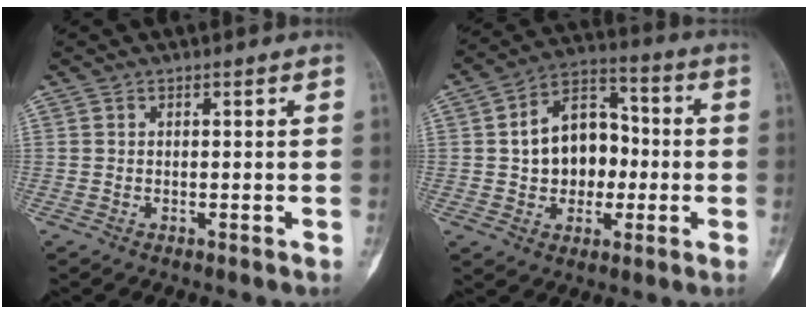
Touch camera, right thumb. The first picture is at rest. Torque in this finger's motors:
{"motor_torque": [0.20, 0.21, 0.59, -0.52, 0.23]}